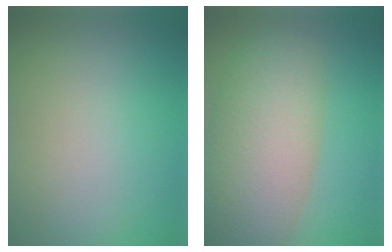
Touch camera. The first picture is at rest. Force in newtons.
{"total": 9.4, "press": 9.4, "slide": 0.6}